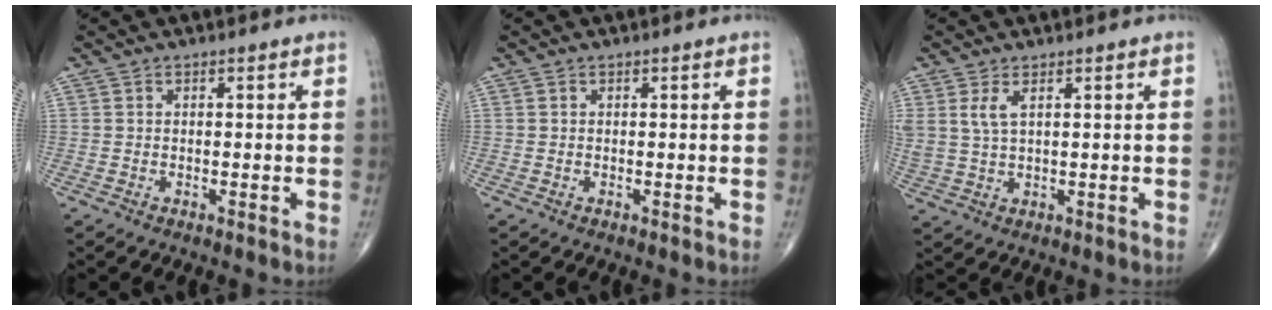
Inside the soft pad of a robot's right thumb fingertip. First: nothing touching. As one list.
[{"total": 0.0}, {"total": 3.8, "force": [1.7, 1.5, 3.1], "torque": [-0.075, -0.003, 0.043]}]